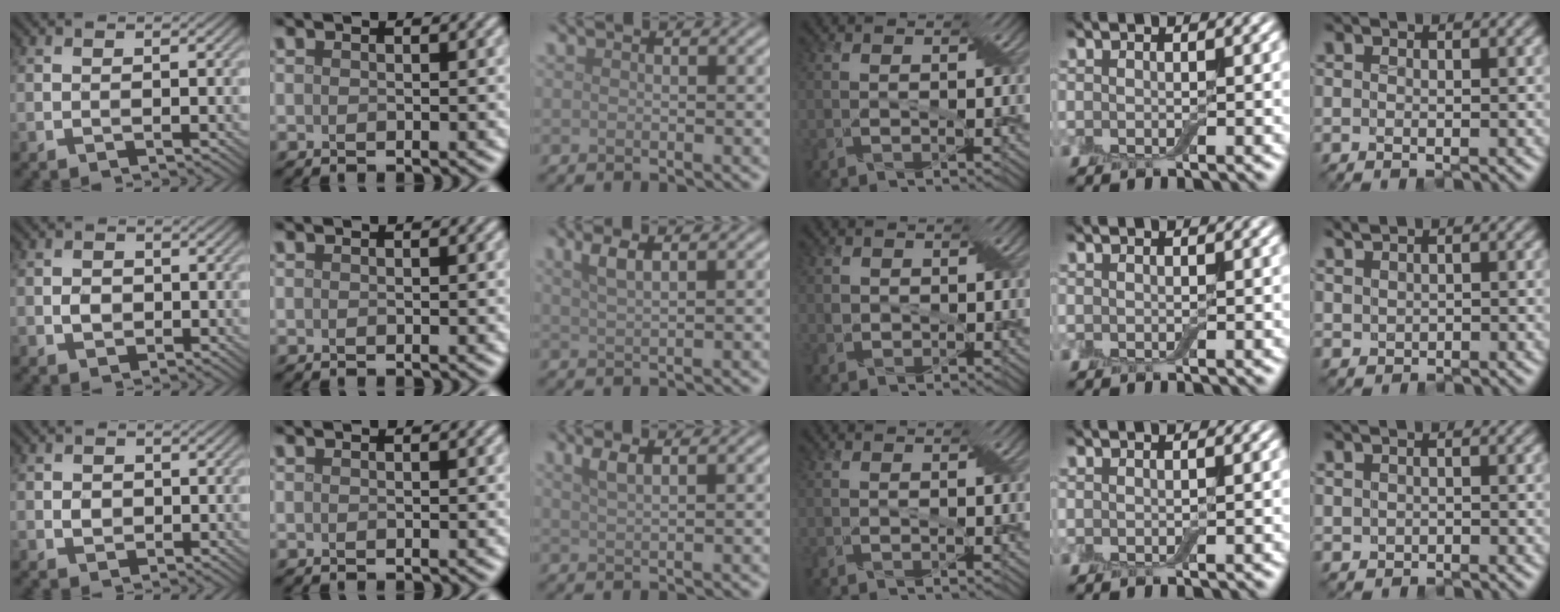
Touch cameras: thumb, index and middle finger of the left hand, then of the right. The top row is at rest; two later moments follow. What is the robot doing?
{"motion": "cut", "object": "cling film"}